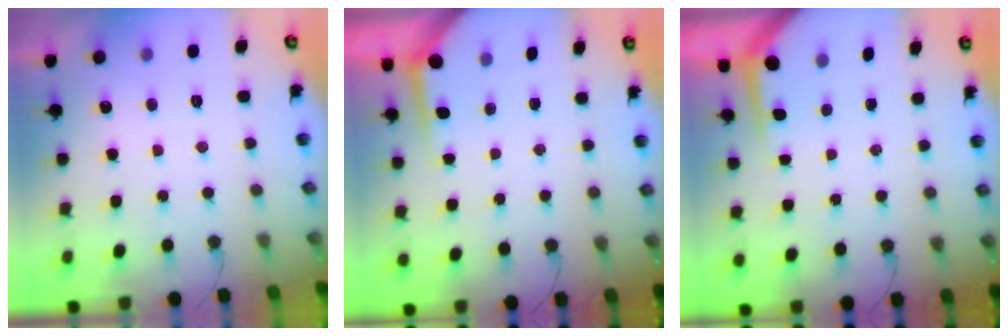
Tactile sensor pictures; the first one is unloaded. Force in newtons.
{"total": 3.6, "press": 3.5, "slide": 0.4}
{"total": 3.7, "press": 3.7, "slide": 0.3}